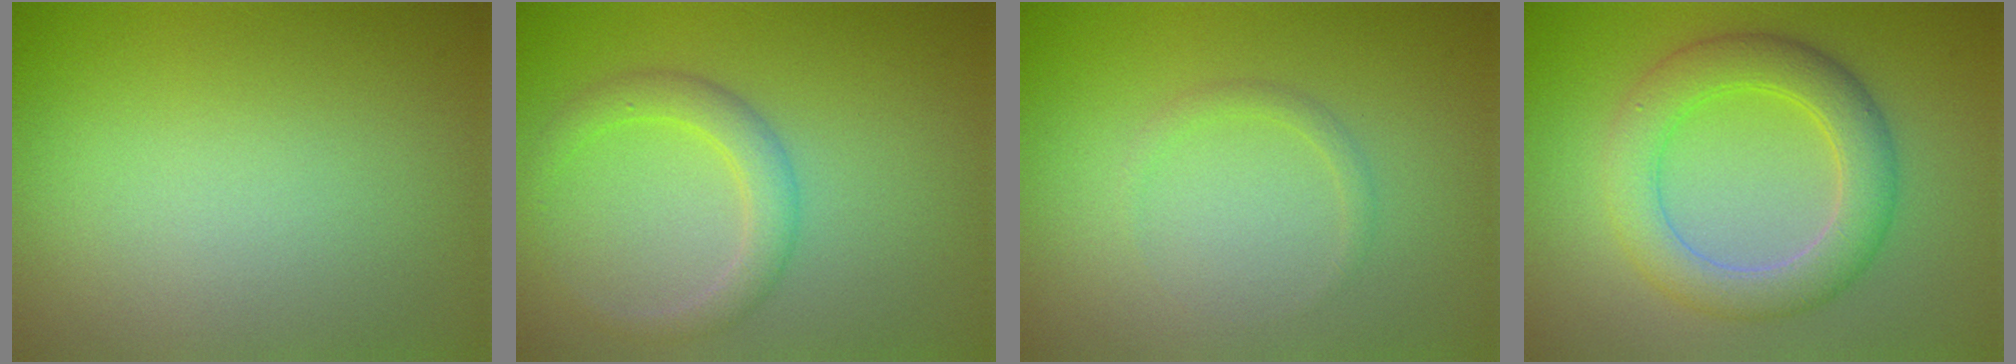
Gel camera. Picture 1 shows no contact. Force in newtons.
{"total": 2.7, "press": 2.7, "slide": 0.2}
{"total": 0.8, "press": 0.8, "slide": 0.0}
{"total": 5.3, "press": 5.3, "slide": 0.3}